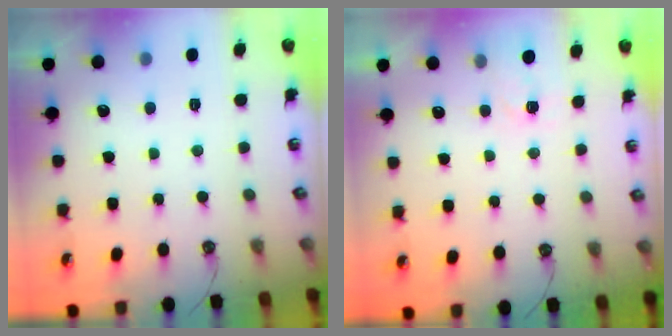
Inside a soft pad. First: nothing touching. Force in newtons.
{"total": 2.9, "press": 2.9, "slide": 0.5}